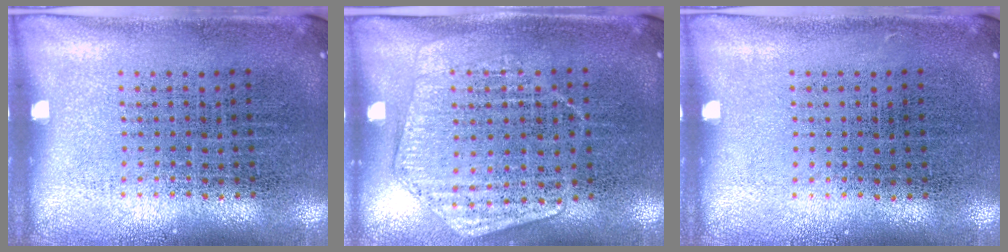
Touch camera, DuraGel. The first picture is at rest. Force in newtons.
{"total": 1.4, "press": 1.4, "slide": 0.3}
{"total": 0.0}